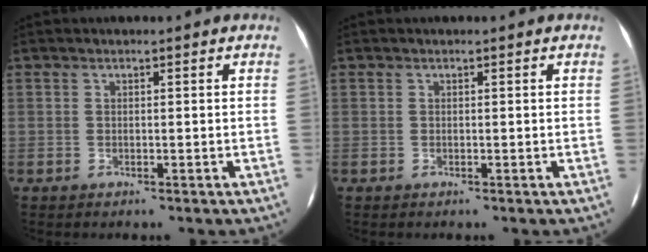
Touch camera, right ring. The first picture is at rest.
{"total": 0.0}